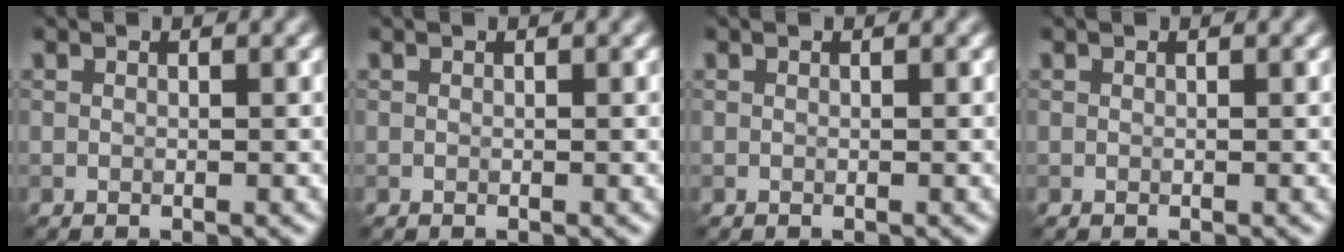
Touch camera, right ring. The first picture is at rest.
{"total": 0.0}
{"total": 0.0}
{"total": 0.0}